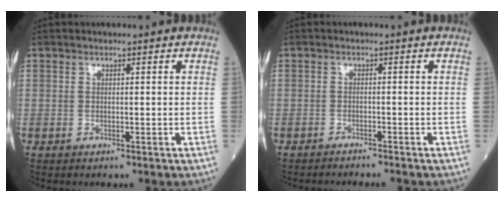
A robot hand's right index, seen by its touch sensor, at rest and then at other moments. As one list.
[{"total": 2.9, "force": [-2.8, -0.1, 0.6], "torque": [-0.009, -0.005, -0.039]}]